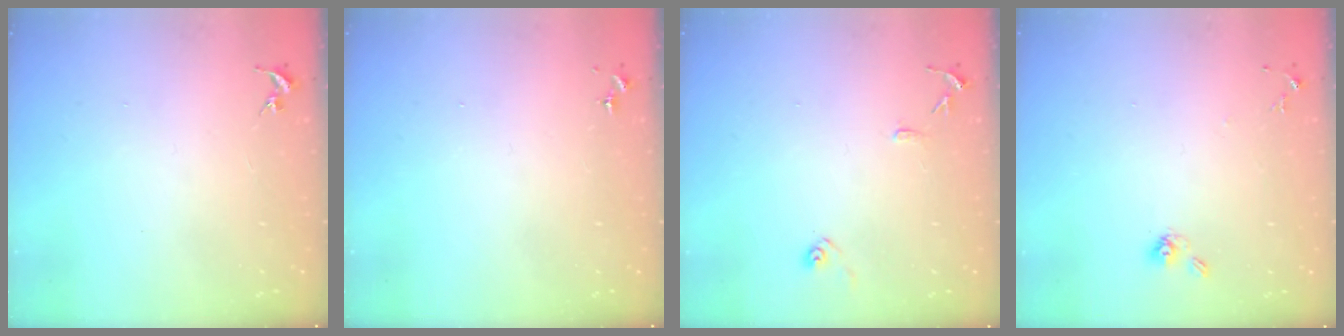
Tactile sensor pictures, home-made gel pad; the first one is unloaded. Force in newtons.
{"total": 0.0}
{"total": 9.0, "press": 8.9, "slide": 0.8}
{"total": 6.5, "press": 6.4, "slide": 1.5}